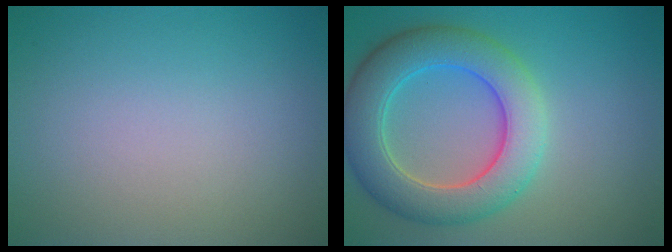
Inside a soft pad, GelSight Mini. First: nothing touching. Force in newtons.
{"total": 7.5, "press": 7.4, "slide": 0.6}